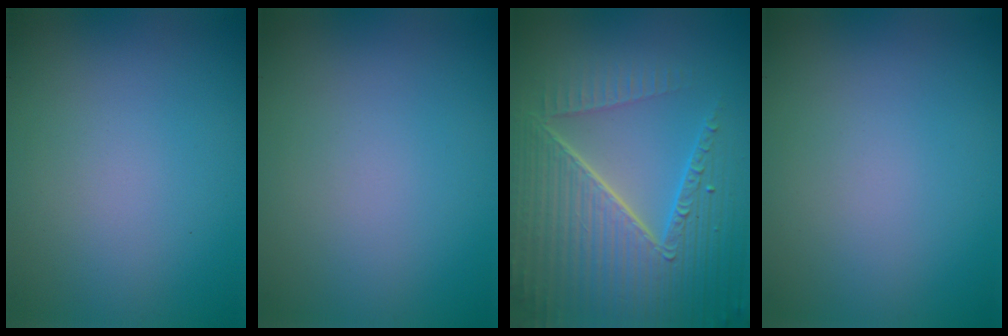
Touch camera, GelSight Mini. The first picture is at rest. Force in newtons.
{"total": 0.0}
{"total": 8.7, "press": 6.1, "slide": 6.2}
{"total": 0.0}